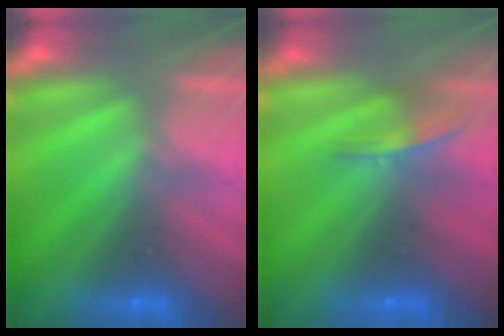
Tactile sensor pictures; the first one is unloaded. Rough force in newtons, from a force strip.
{"total": 9.1}